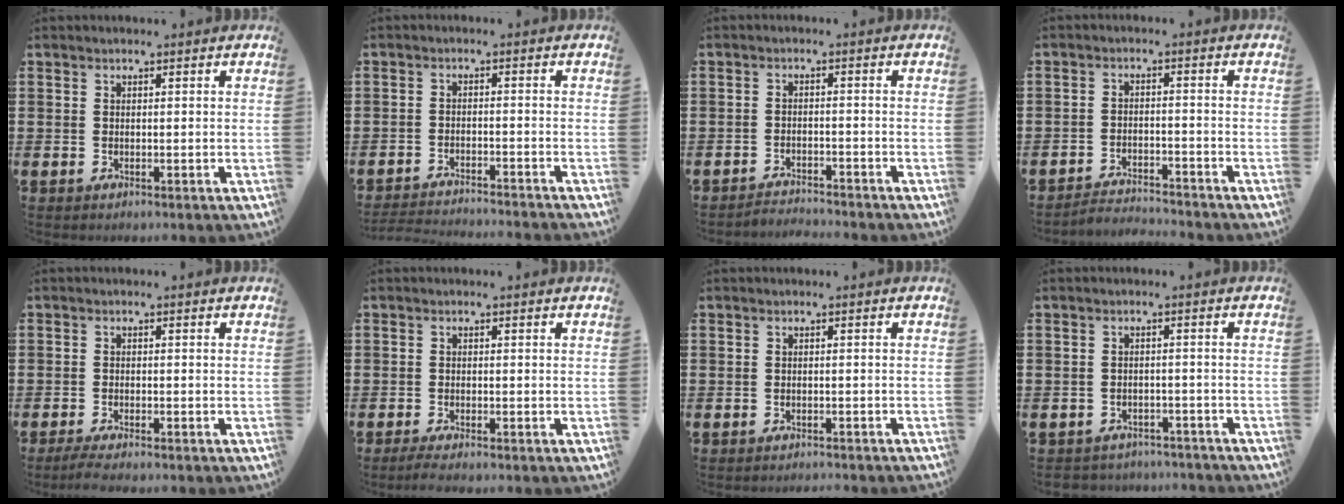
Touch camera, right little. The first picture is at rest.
{"total": 2.5, "force": [-2.4, -0.3, 0.1], "torque": [-0.003, 0.001, -0.052]}
{"total": 2.1, "force": [-2.1, -0.1, -0.2], "torque": [-0.002, 0.003, -0.046]}
{"total": 2.7, "force": [-2.7, 0.0, -0.1], "torque": [-0.005, 0.003, -0.058]}
{"total": 1.7, "force": [-1.5, 0.0, 0.9], "torque": [-0.016, 0.002, -0.028]}
{"total": 1.3, "force": [-1.0, 0.1, 0.9], "torque": [-0.015, -0.001, -0.019]}
{"total": 0.8, "force": [-0.8, -0.1, 0.0], "torque": [-0.001, 0.000, -0.017]}
{"total": 2.0, "force": [-1.9, 0.3, -0.3], "torque": [-0.004, 0.002, -0.044]}